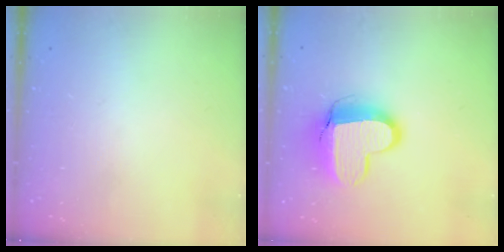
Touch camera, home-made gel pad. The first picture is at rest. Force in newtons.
{"total": 13.3, "press": 13.3, "slide": 0.9}